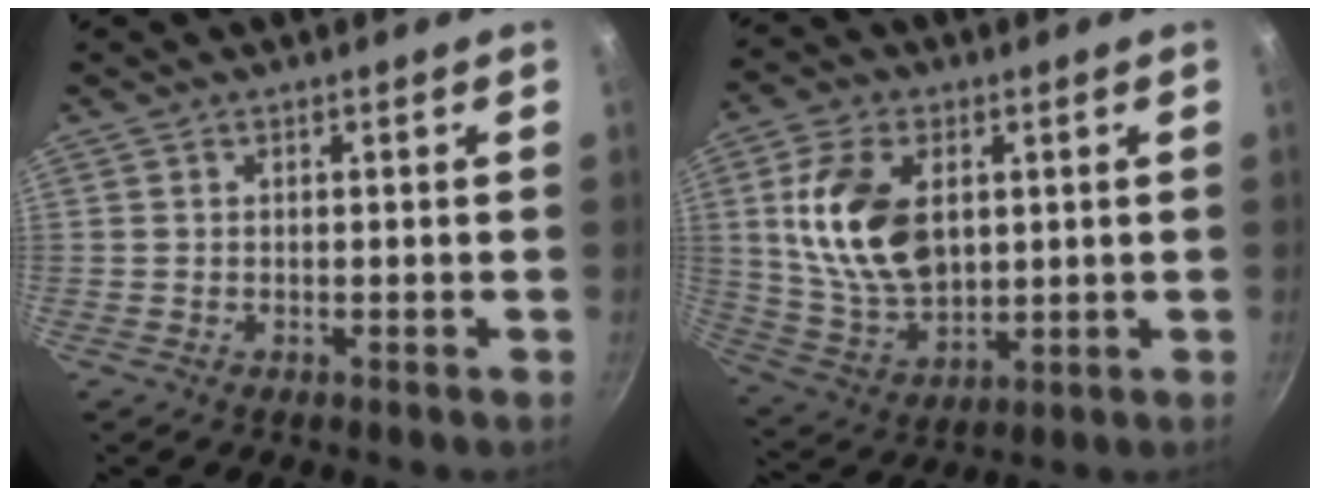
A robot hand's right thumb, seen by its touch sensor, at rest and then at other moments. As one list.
[{"total": 16.3, "force": [3.1, 10.4, 12.1], "torque": [-0.206, -0.016, 0.071]}]